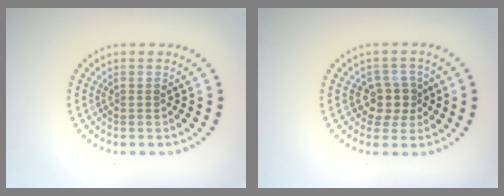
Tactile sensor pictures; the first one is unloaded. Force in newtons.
{"total": 2.6, "press": 2.2, "slide": 1.4}